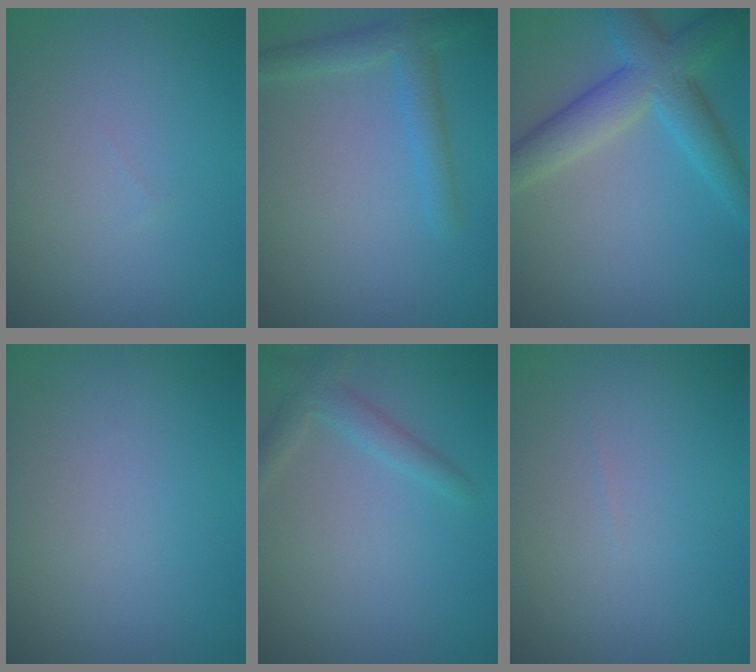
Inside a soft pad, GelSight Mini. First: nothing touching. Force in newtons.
{"total": 2.8, "press": 2.8, "slide": 0.2}
{"total": 6.2, "press": 6.2, "slide": 0.2}
{"total": 0.0}
{"total": 2.4, "press": 2.3, "slide": 0.1}
{"total": 0.0}